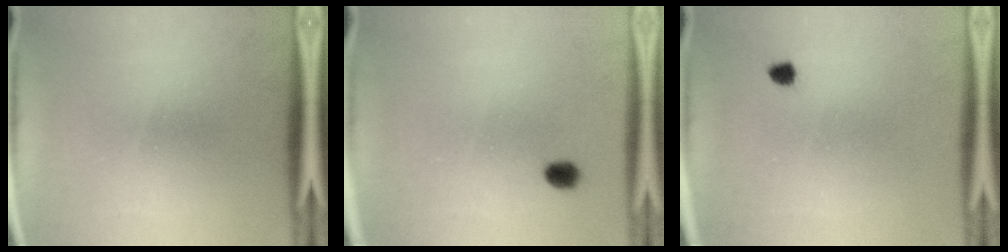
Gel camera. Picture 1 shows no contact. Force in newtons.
{"total": 2.7}
{"total": 1.2}